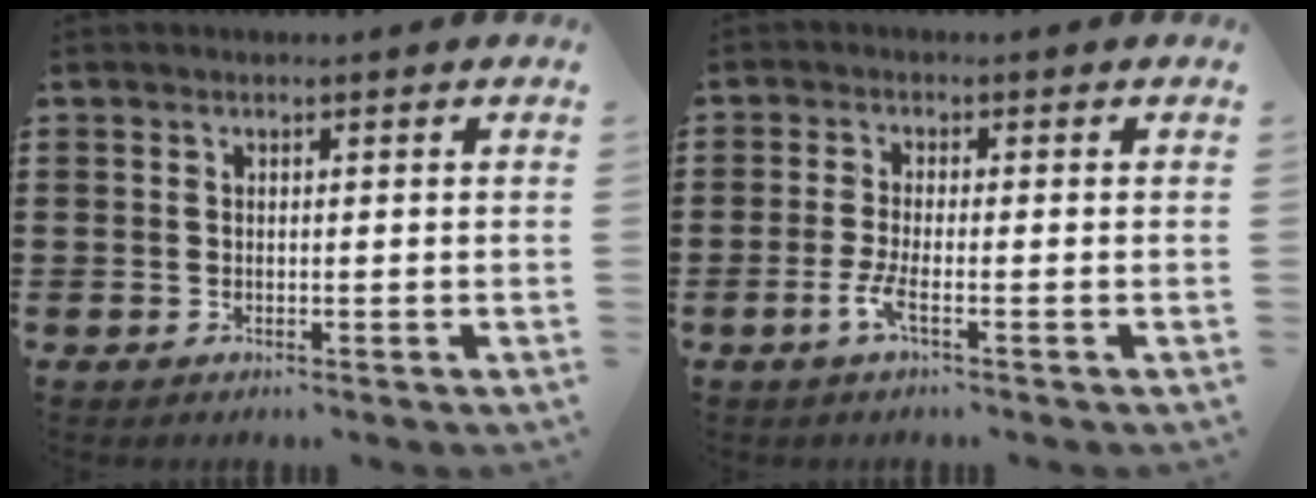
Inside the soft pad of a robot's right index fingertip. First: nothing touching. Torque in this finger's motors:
{"motor_torque": [1.29, 0.85, -0.03, -0.02]}